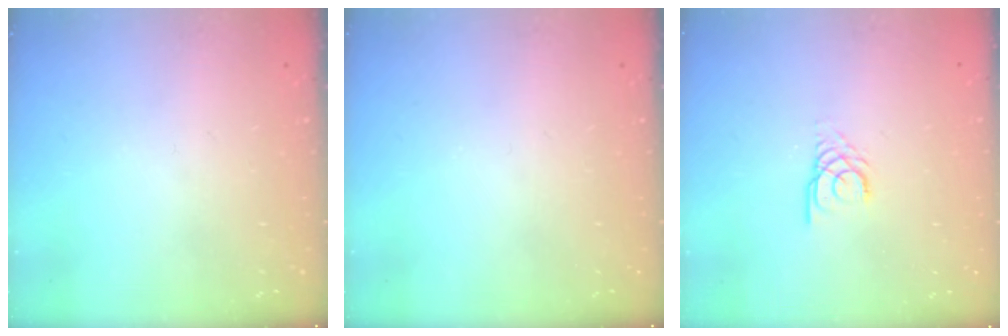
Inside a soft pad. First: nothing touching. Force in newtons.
{"total": 0.0}
{"total": 1.3, "press": 1.3, "slide": 0.2}